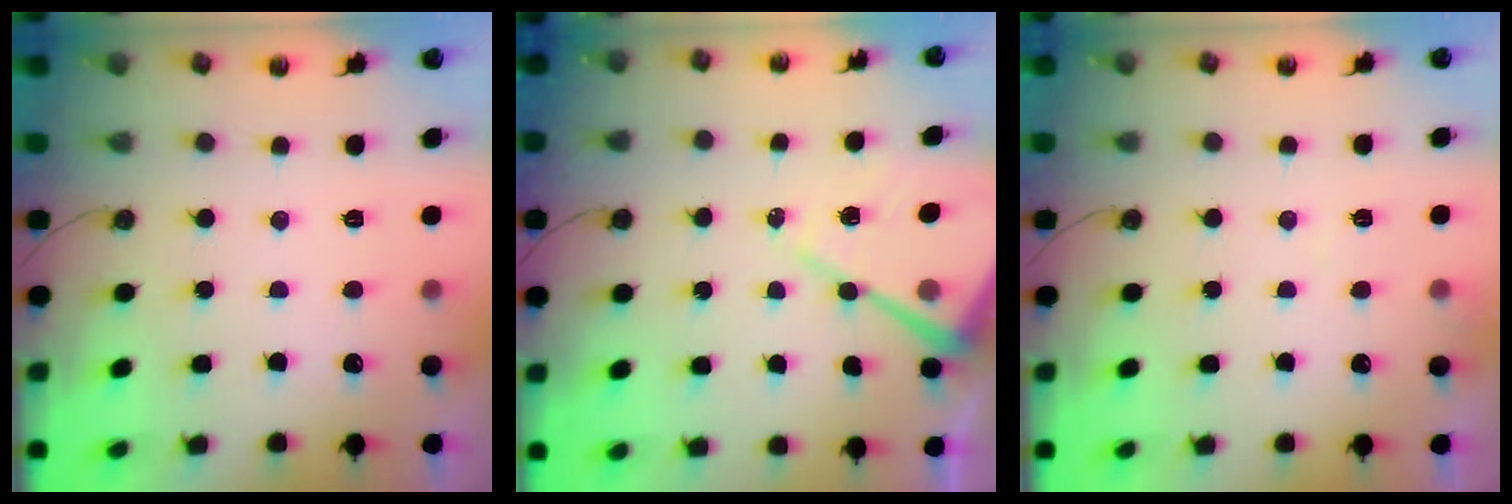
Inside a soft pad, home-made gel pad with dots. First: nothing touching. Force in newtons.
{"total": 11.9, "press": 11.9, "slide": 1.1}
{"total": 3.7, "press": 3.6, "slide": 0.7}